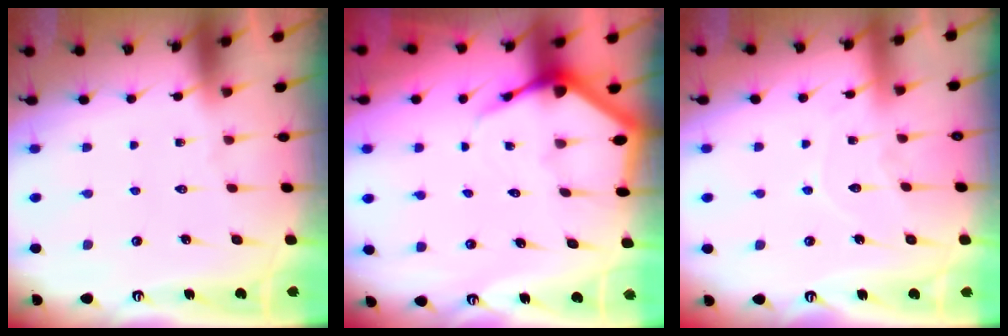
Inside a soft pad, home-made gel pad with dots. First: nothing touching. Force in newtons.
{"total": 5.1, "press": 5.0, "slide": 0.7}
{"total": 7.0, "press": 7.0, "slide": 0.2}